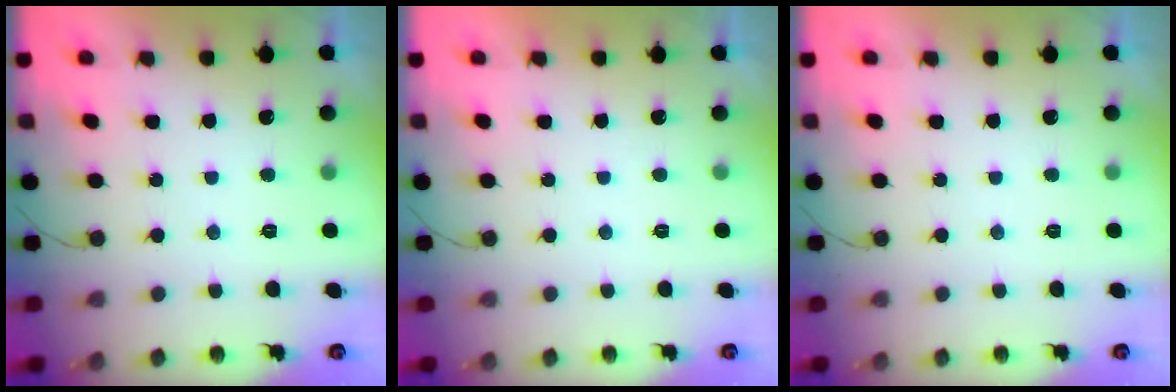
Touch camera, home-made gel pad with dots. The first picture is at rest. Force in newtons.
{"total": 1.8, "press": 1.8, "slide": 0.1}
{"total": 0.0}